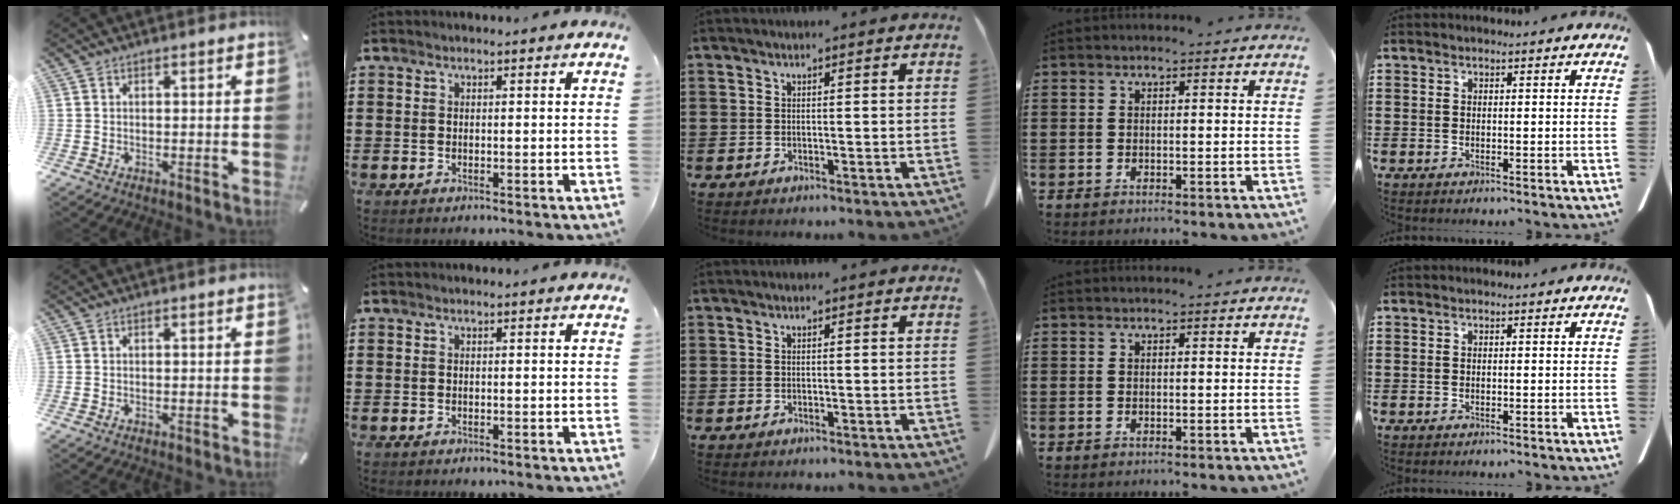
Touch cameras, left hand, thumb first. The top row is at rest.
{}